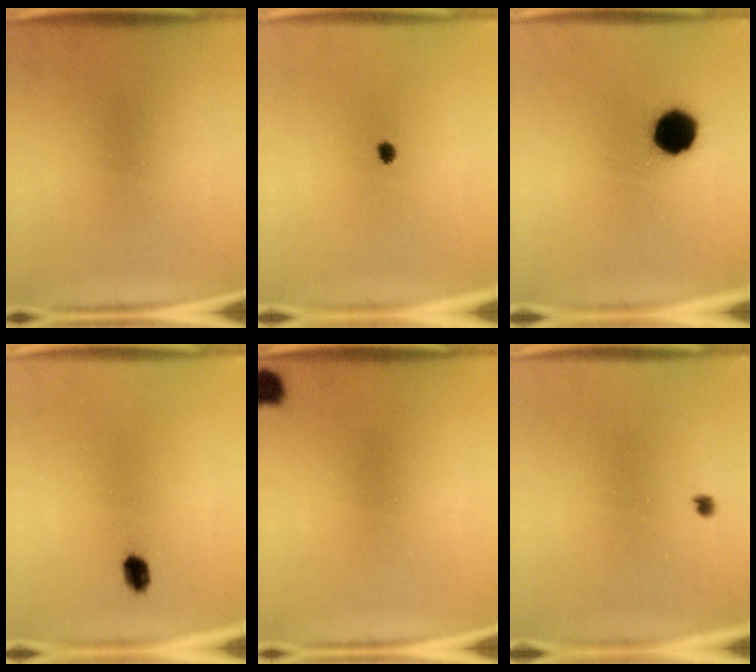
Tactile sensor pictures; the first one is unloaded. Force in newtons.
{"total": 1.5}
{"total": 10.3}
{"total": 2.4}
{"total": 2.5}
{"total": 1.0}